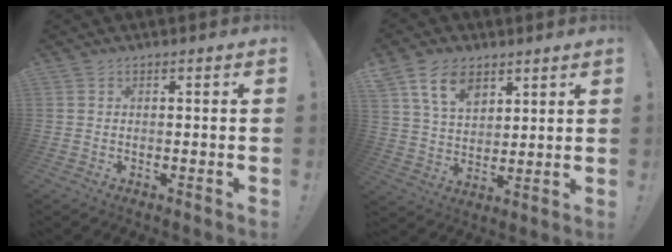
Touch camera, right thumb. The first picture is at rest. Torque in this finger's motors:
{"motor_torque": [1.27, 1.44, 0.36, -0.15, 0.01]}